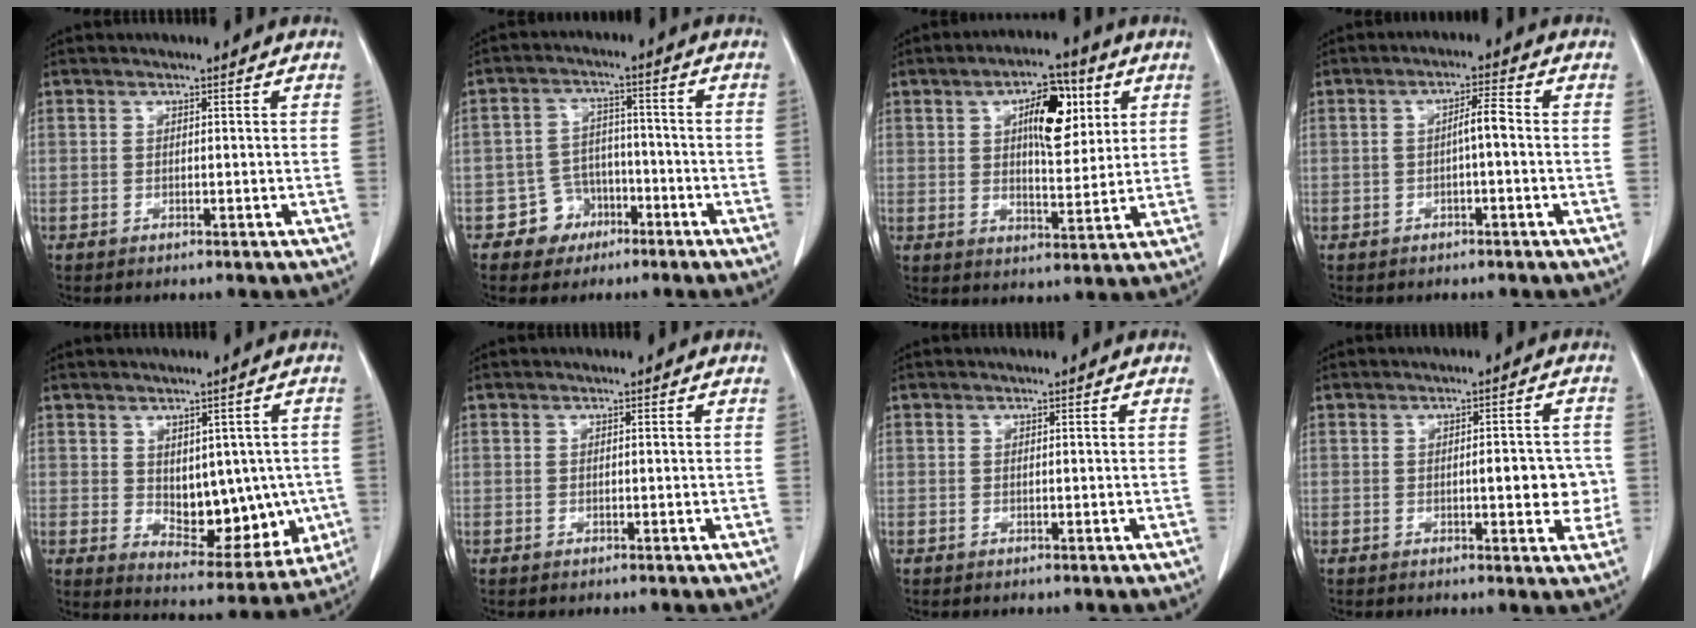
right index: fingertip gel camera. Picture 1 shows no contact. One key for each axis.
{"total": 5.5, "fx": -3.1, "fy": 4.6, "fz": 0.5, "tx": 0.001, "ty": 0.017, "tz": -0.045}
{"total": 10.0, "fx": 3.5, "fy": 3.9, "fz": 8.5, "tx": -0.132, "ty": 0.014, "tz": 0.057}
{"total": 3.2, "fx": -0.4, "fy": 0.4, "fz": 3.1, "tx": -0.051, "ty": 0.009, "tz": -0.008}
{"total": 11.5, "fx": -0.5, "fy": 6.5, "fz": 9.5, "tx": -0.114, "ty": 0.002, "tz": 0.022}
{"total": 0.0}
{"total": 0.0}
{"total": 5.6, "fx": -0.5, "fy": 2.0, "fz": 5.2, "tx": -0.062, "ty": 0.005, "tz": -0.006}